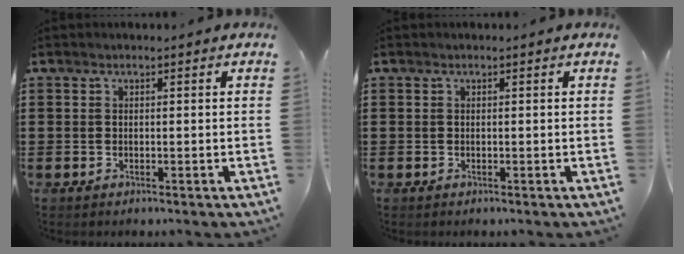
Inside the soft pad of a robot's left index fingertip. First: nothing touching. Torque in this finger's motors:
{"motor_torque": [0.00, 0.00, 0.00, 0.00]}